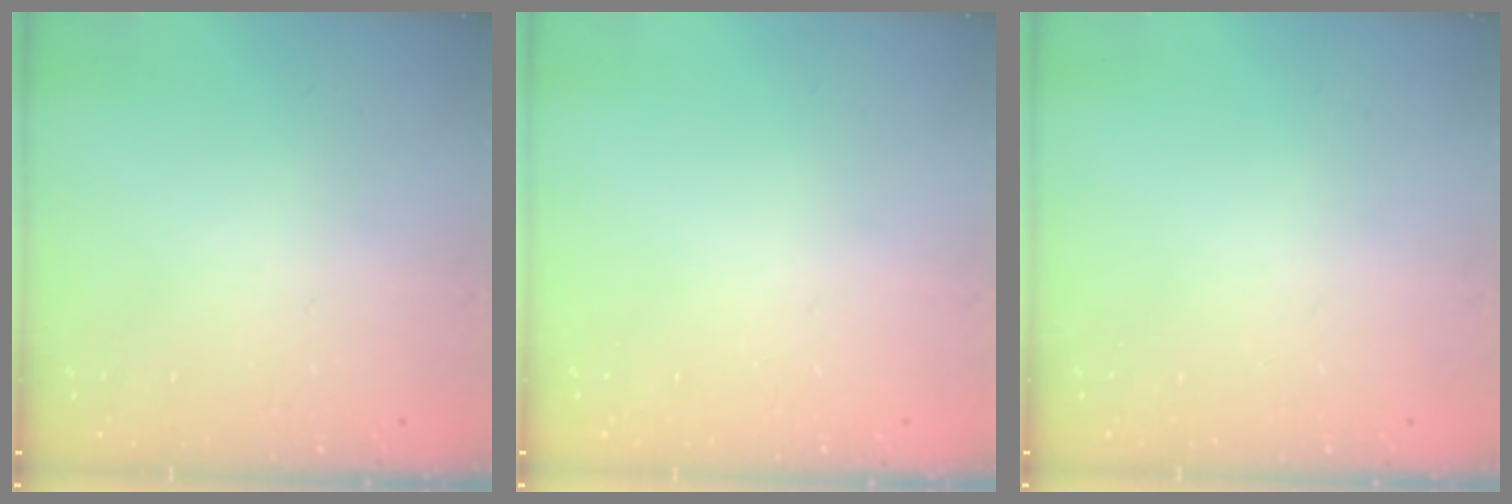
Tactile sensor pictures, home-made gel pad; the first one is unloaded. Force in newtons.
{"total": 0.0}
{"total": 0.0}